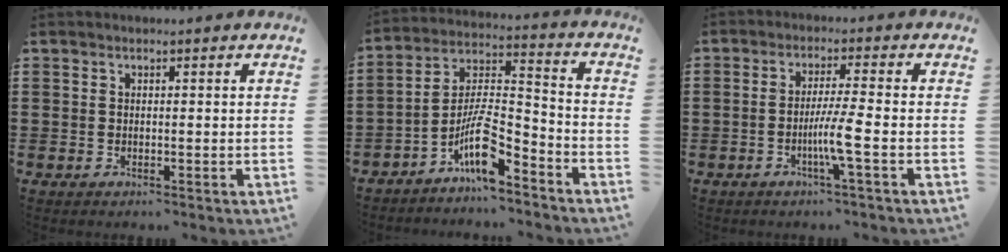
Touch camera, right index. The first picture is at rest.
{"total": 9.8, "force": [-6.6, 2.2, 6.8], "torque": [-0.144, -0.003, -0.128]}
{"total": 5.4, "force": [-1.8, -0.6, 5.0], "torque": [-0.094, -0.014, -0.037]}